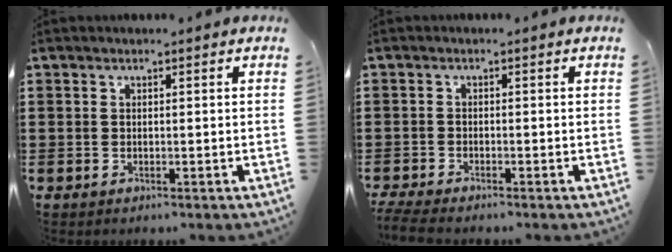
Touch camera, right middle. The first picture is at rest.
{"total": 2.0, "force": [-1.8, 0.1, 0.7], "torque": [-0.019, -0.002, -0.038]}